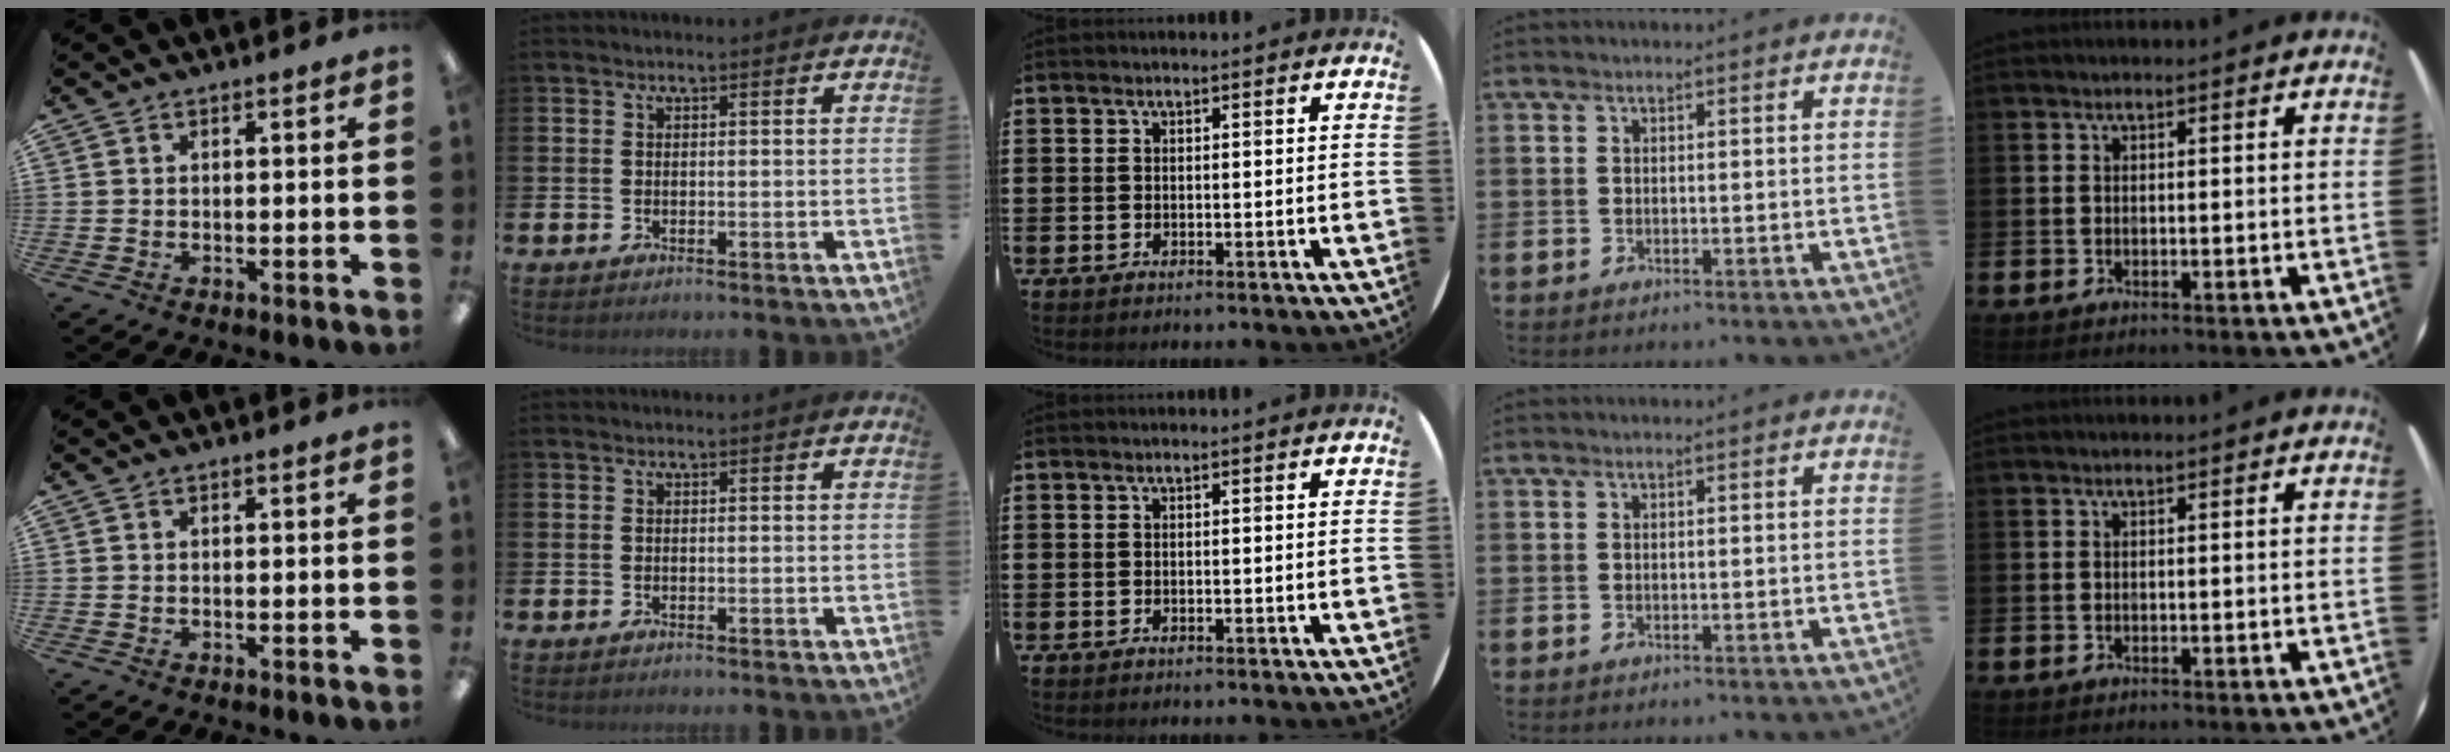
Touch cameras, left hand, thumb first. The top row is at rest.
{}